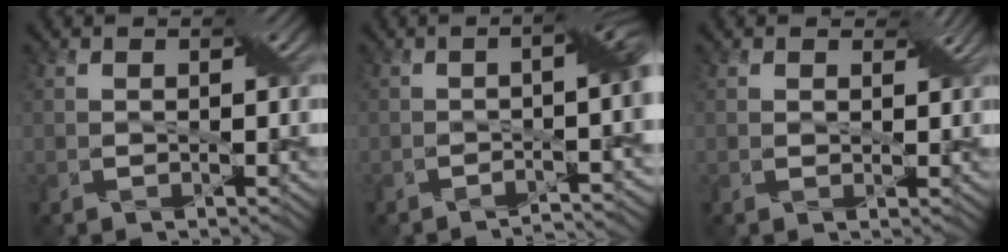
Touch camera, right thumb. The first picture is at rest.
{"total": 9.7, "force": [-3.1, 2.7, 8.8], "torque": [-0.070, 0.006, -0.059]}
{"total": 1.6, "force": [1.1, 1.0, 0.7], "torque": [-0.014, -0.003, 0.020]}